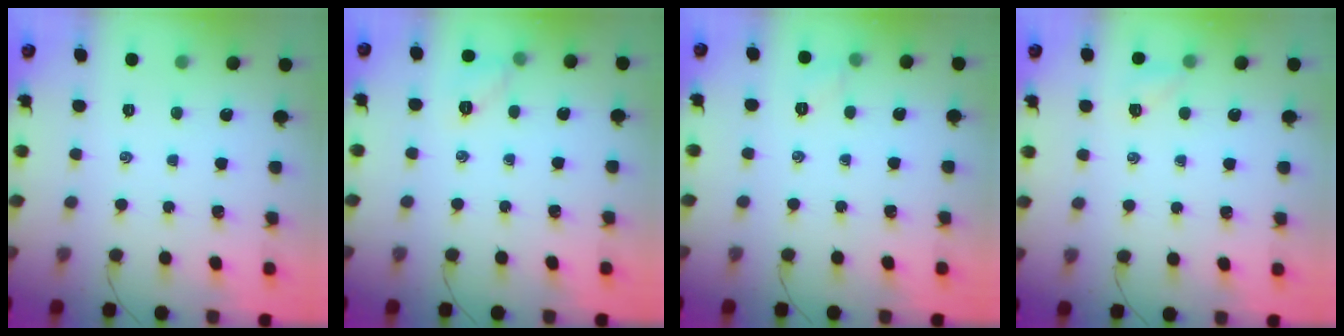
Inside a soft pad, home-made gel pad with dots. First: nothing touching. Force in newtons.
{"total": 7.0, "press": 6.8, "slide": 1.6}
{"total": 4.8, "press": 4.6, "slide": 1.4}
{"total": 4.2, "press": 4.0, "slide": 1.3}